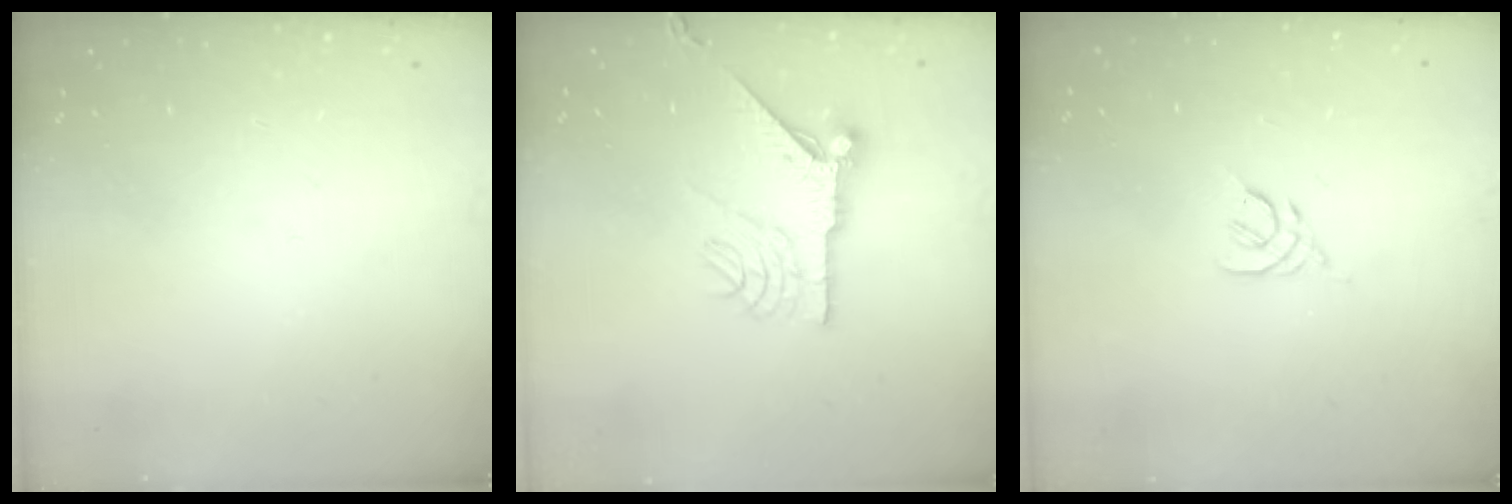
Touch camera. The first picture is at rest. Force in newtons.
{"total": 10.5, "press": 10.5, "slide": 0.4}
{"total": 2.2, "press": 2.1, "slide": 0.6}